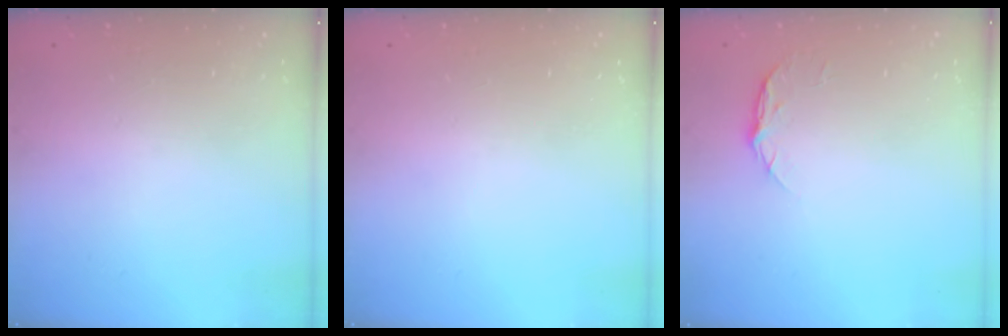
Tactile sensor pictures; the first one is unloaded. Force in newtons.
{"total": 0.0}
{"total": 5.2, "press": 5.2, "slide": 0.7}